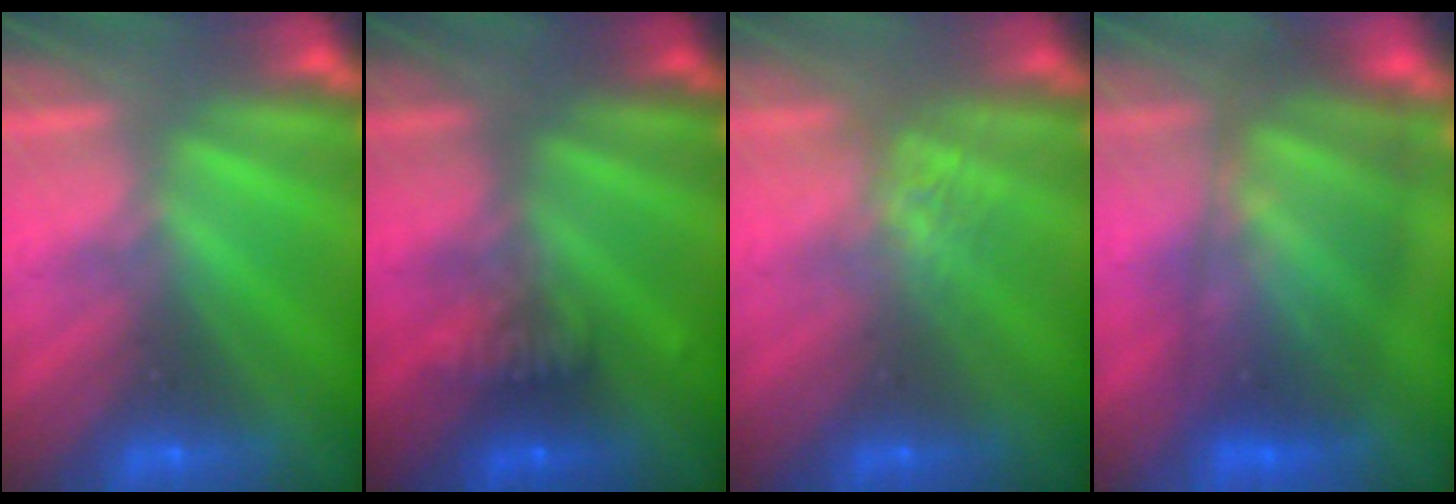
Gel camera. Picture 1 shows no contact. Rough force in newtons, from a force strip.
{"total": 3.0}
{"total": 1.9}
{"total": 5.9}